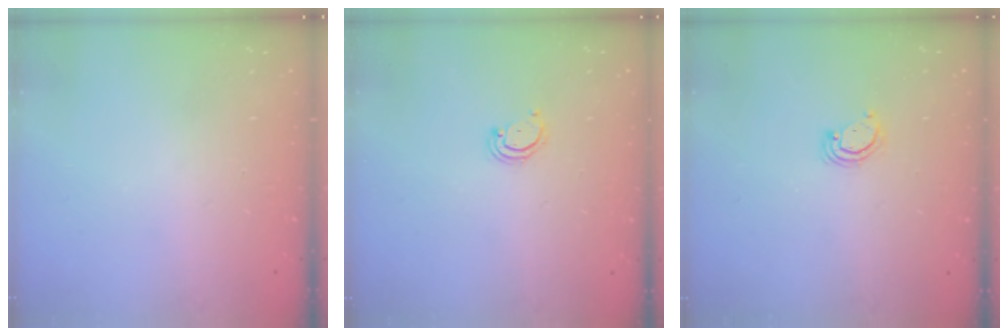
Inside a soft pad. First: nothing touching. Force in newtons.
{"total": 2.4, "press": 2.4, "slide": 0.2}
{"total": 3.7, "press": 3.7, "slide": 0.3}